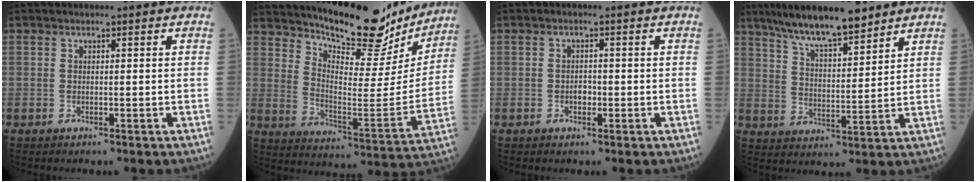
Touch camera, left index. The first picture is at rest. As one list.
[{"total": 20.2, "force": [18.0, 5.0, 7.7], "torque": [-0.115, -0.040, 0.254]}, {"total": 1.4, "force": [-0.5, 0.9, 1.0], "torque": [-0.016, 0.004, -0.008]}, {"total": 11.6, "force": [9.5, 1.8, 6.4], "torque": [-0.116, 0.011, 0.168]}]